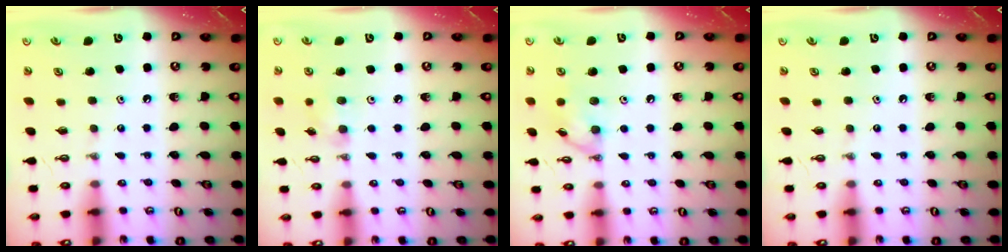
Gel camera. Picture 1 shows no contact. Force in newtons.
{"total": 4.6, "press": 4.4, "slide": 1.4}
{"total": 9.9, "press": 9.9, "slide": 0.4}
{"total": 0.0}